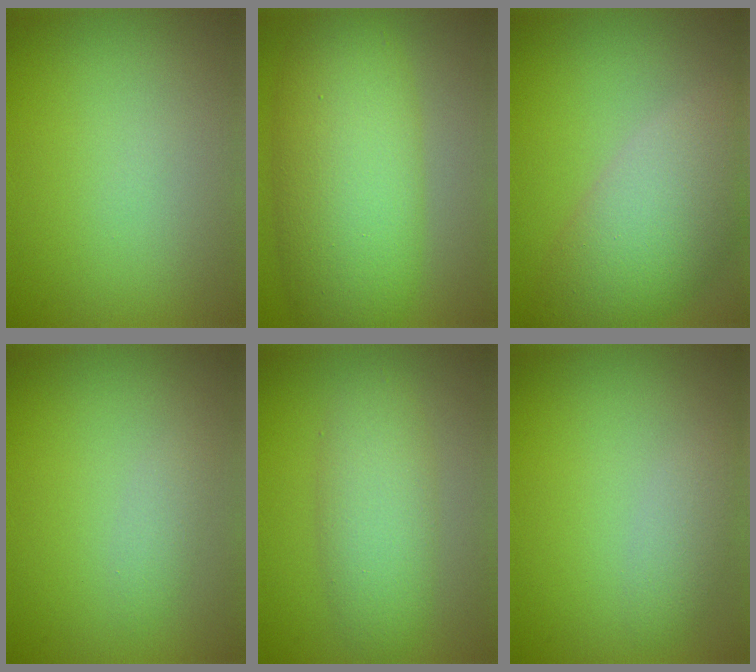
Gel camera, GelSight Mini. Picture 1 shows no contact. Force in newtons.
{"total": 9.5, "press": 9.5, "slide": 0.1}
{"total": 7.9, "press": 7.8, "slide": 0.8}
{"total": 1.2, "press": 1.2, "slide": 0.0}
{"total": 4.2, "press": 4.2, "slide": 0.2}
{"total": 1.7, "press": 1.7, "slide": 0.0}